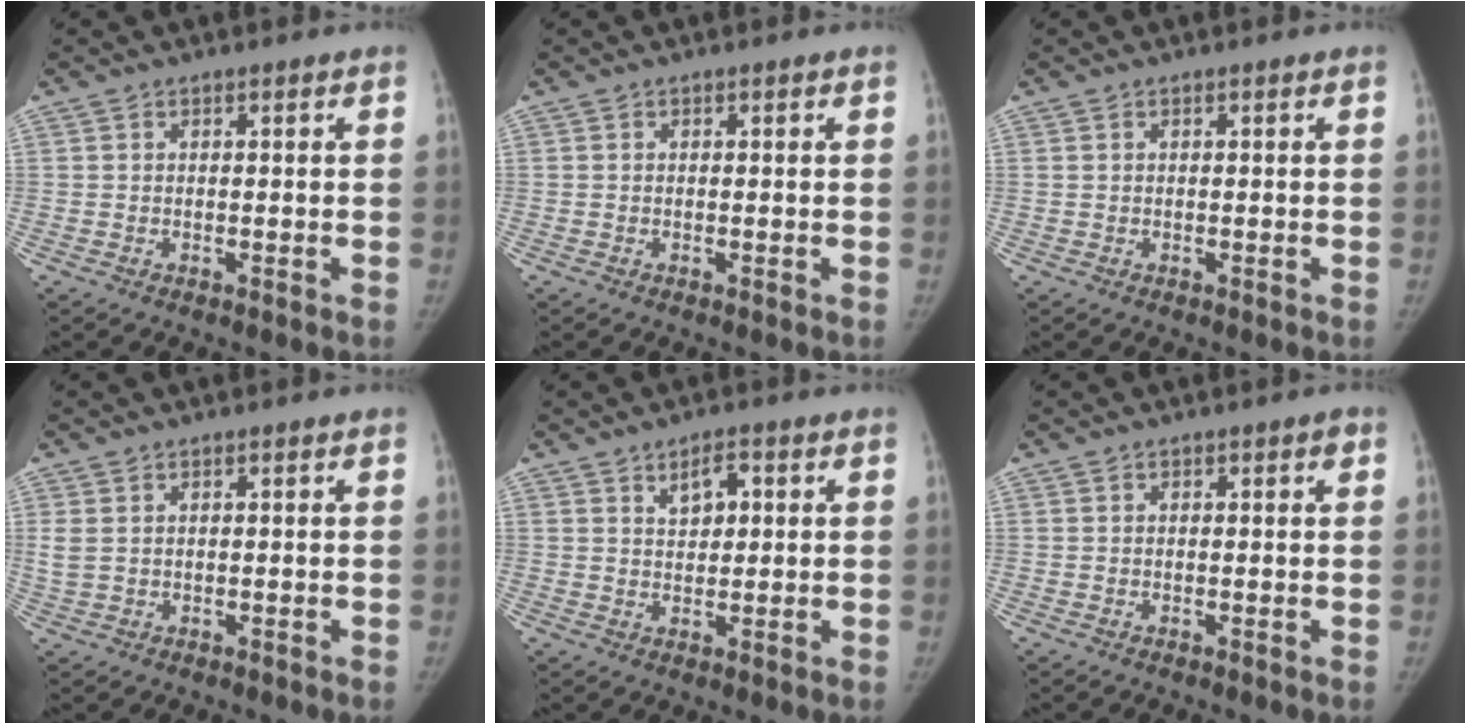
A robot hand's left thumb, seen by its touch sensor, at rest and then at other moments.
{"total": 0.0}
{"total": 0.0}
{"total": 2.3, "force": [0.6, 1.6, 1.5], "torque": [-0.048, 0.004, 0.018]}
{"total": 4.1, "force": [1.6, 2.3, 2.9], "torque": [-0.032, -0.003, 0.028]}
{"total": 1.0, "force": [0.4, 0.4, 0.8], "torque": [-0.006, 0.001, 0.004]}